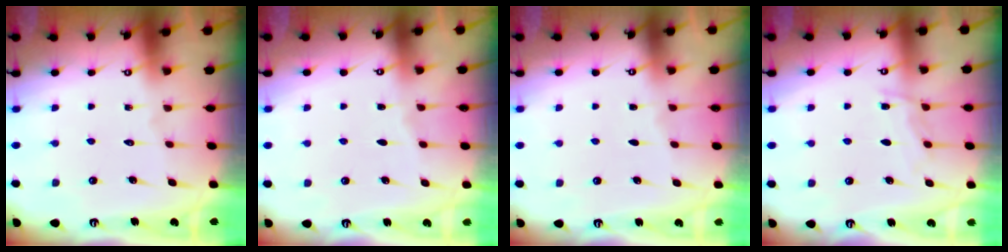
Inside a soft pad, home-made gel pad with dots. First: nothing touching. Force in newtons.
{"total": 1.7, "press": 1.6, "slide": 0.3}
{"total": 2.3, "press": 2.3, "slide": 0.3}
{"total": 6.8, "press": 6.8, "slide": 0.5}